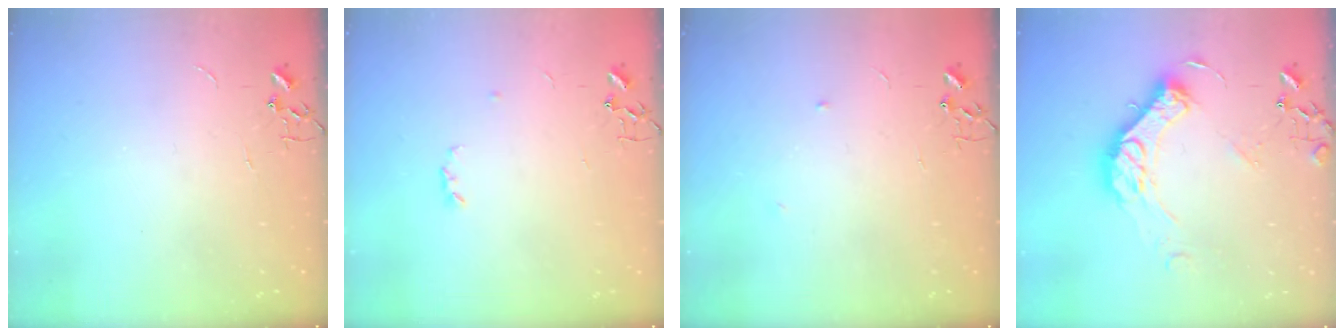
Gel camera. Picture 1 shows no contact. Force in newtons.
{"total": 3.2, "press": 3.2, "slide": 0.5}
{"total": 4.2, "press": 4.0, "slide": 1.1}
{"total": 14.6, "press": 14.5, "slide": 1.3}